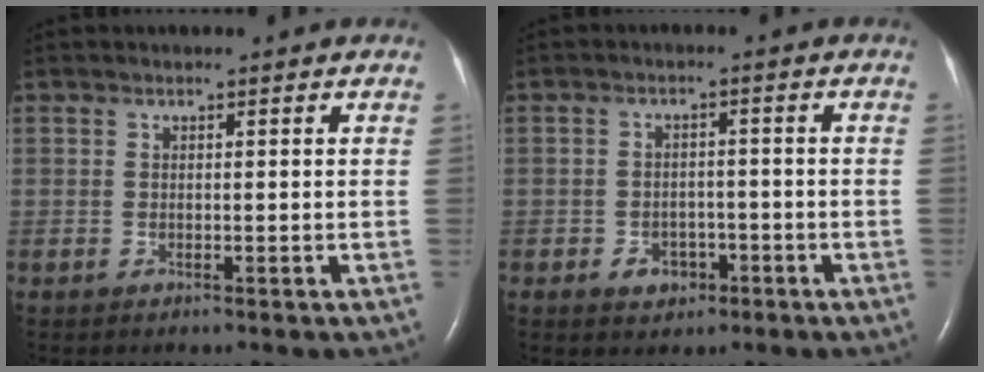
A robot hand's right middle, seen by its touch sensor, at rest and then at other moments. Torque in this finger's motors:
{"motor_torque": [0.22, -0.18, -0.03, 0.00]}